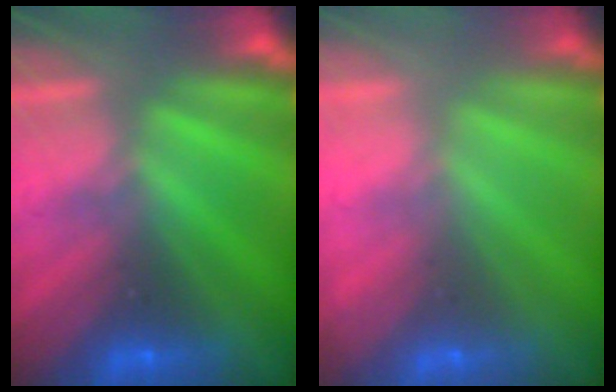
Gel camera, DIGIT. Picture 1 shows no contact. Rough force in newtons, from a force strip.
{"total": 2.1}